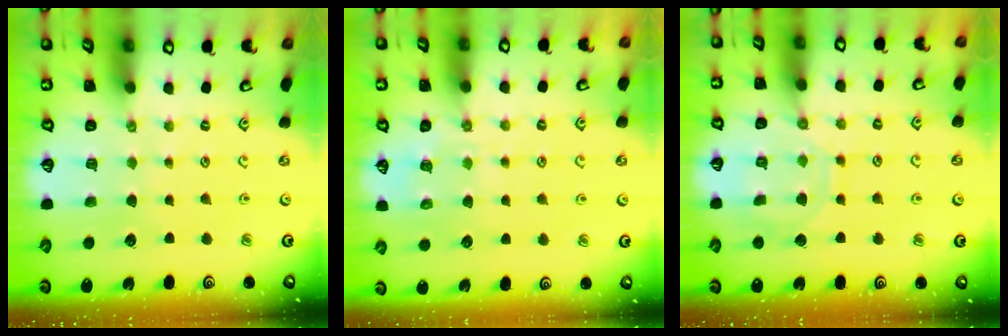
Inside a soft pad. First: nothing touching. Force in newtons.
{"total": 4.5, "press": 4.4, "slide": 0.6}
{"total": 9.5, "press": 9.5, "slide": 0.7}